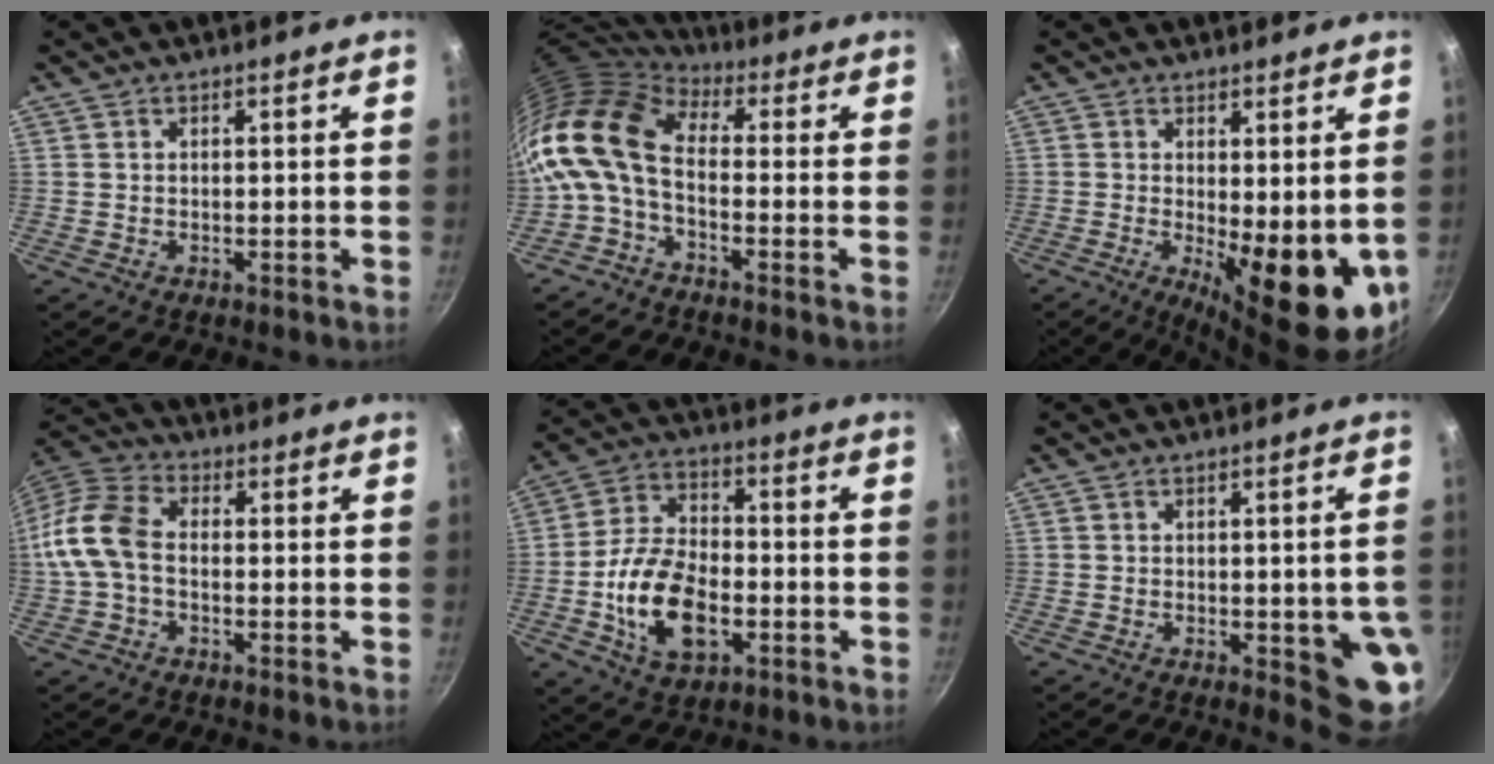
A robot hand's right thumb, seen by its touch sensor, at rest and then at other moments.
{"total": 11.9, "force": [-1.2, 6.9, 9.7], "torque": [-0.190, 0.022, -0.042]}
{"total": 14.1, "force": [-1.5, 5.2, 13.0], "torque": [-0.147, -0.023, -0.006]}
{"total": 11.1, "force": [-1.0, 7.0, 8.5], "torque": [-0.168, 0.037, -0.039]}
{"total": 15.3, "force": [-4.0, 9.0, 11.7], "torque": [-0.203, 0.025, -0.074]}
{"total": 9.3, "force": [-1.9, 3.1, 8.6], "torque": [-0.072, -0.002, -0.019]}